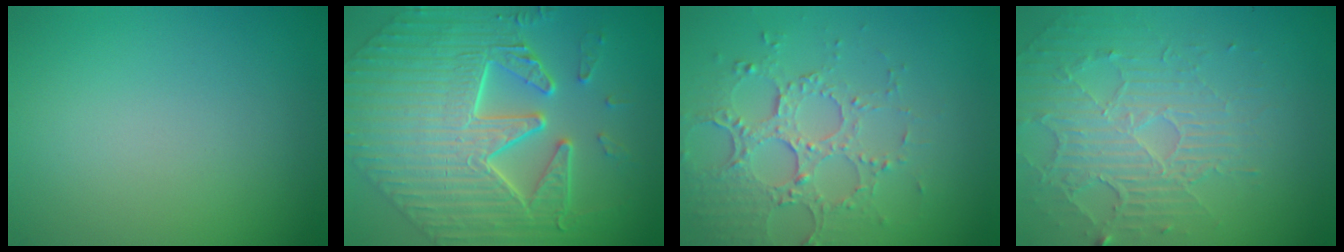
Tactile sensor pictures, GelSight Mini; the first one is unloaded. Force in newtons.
{"total": 8.9, "press": 7.2, "slide": 5.3}
{"total": 5.1, "press": 3.7, "slide": 3.5}
{"total": 5.8, "press": 3.4, "slide": 4.7}